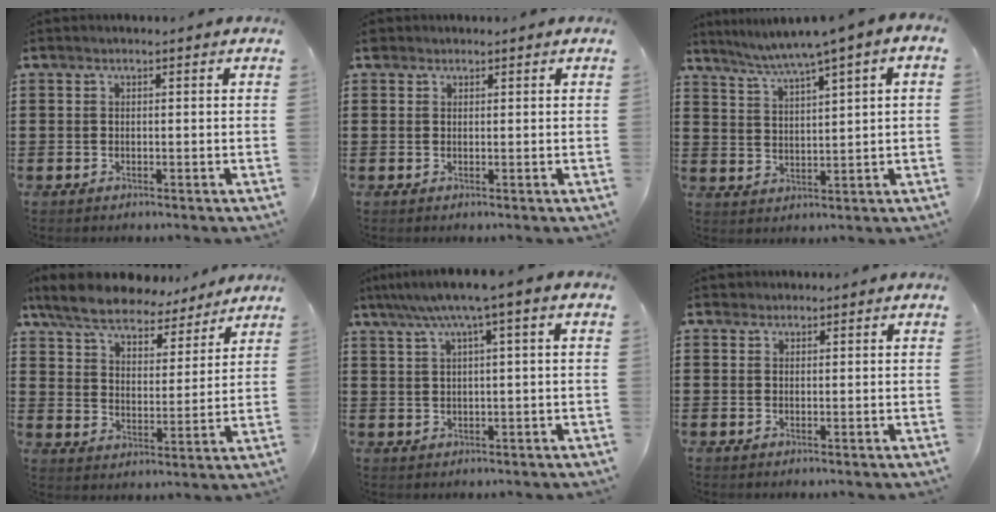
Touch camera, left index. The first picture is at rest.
{"total": 0.9, "force": [0.7, 0.6, 0.1], "torque": [-0.005, 0.004, 0.013]}
{"total": 4.2, "force": [3.1, -0.4, 2.8], "torque": [-0.065, -0.015, 0.046]}
{"total": 7.7, "force": [7.1, 1.8, 2.2], "torque": [-0.078, -0.036, 0.129]}
{"total": 4.6, "force": [1.9, -0.2, 4.2], "torque": [-0.084, -0.001, 0.028]}
{"total": 0.9, "force": [0.7, 0.5, 0.0], "torque": [-0.002, 0.003, 0.015]}